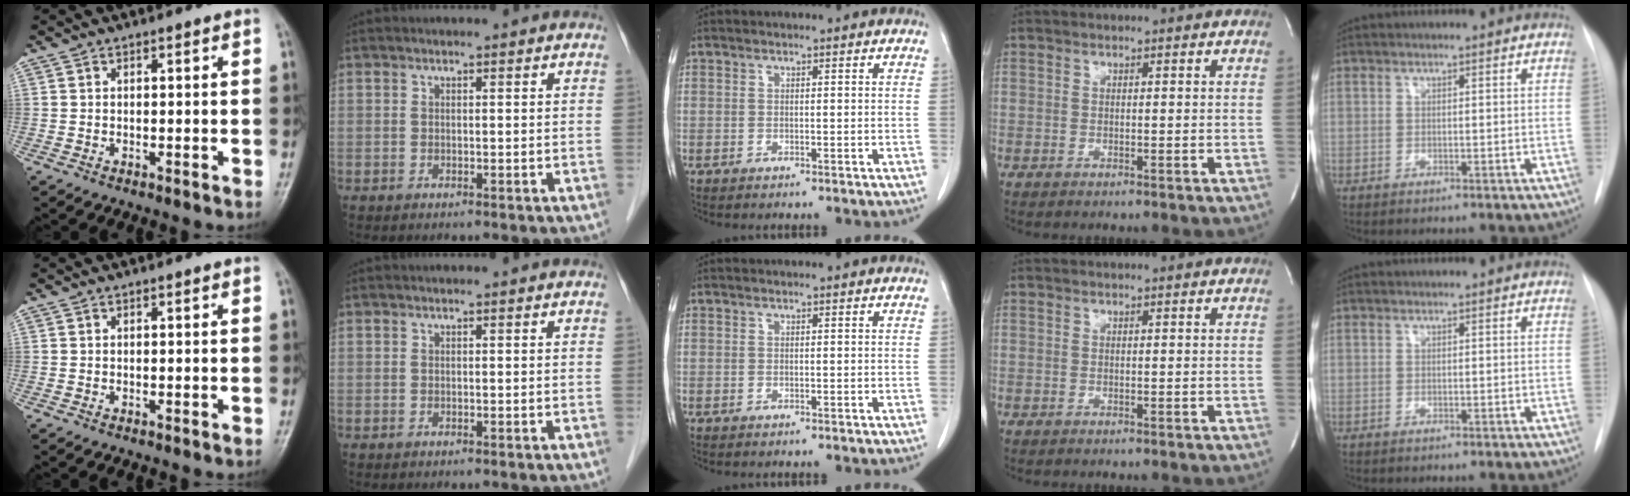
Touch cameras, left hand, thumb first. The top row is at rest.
{}